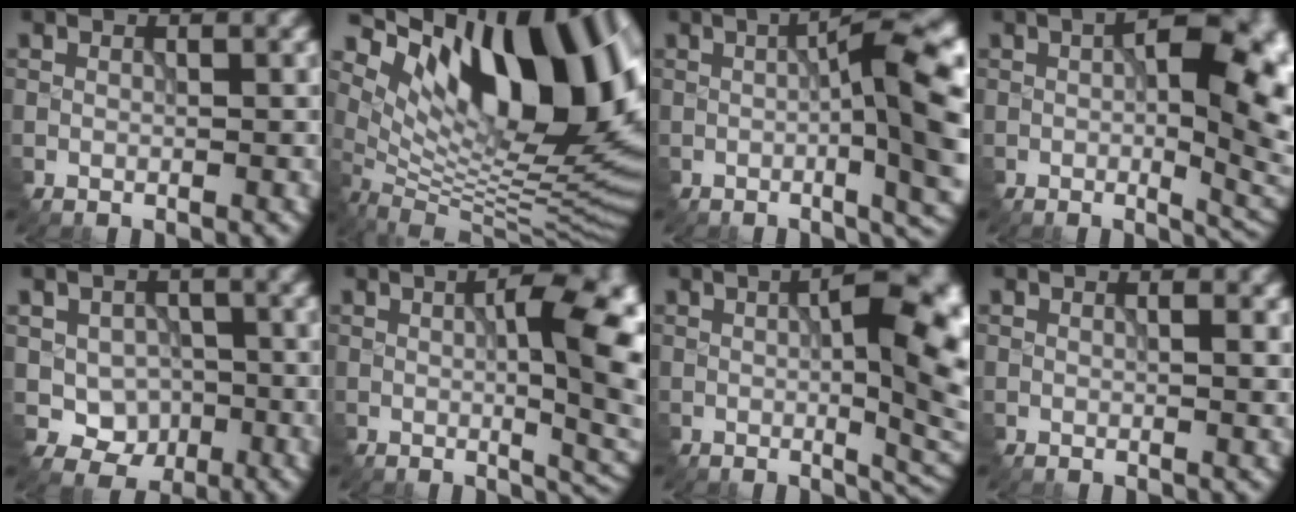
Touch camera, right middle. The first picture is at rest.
{"total": 15.7, "force": [5.6, 7.4, 12.7], "torque": [-0.193, -0.003, 0.104]}
{"total": 10.5, "force": [-0.3, 2.4, 10.2], "torque": [-0.134, -0.001, 0.001]}
{"total": 11.6, "force": [0.5, 5.1, 10.4], "torque": [-0.112, 0.008, 0.009]}
{"total": 3.0, "force": [-0.7, 2.7, 1.1], "torque": [-0.014, -0.008, -0.008]}
{"total": 10.6, "force": [0.5, 3.8, 9.9], "torque": [-0.106, 0.003, 0.009]}
{"total": 10.7, "force": [0.4, 3.5, 10.1], "torque": [-0.109, 0.005, 0.007]}
{"total": 1.2, "force": [0.3, 0.4, 1.1], "torque": [-0.013, 0.004, 0.005]}